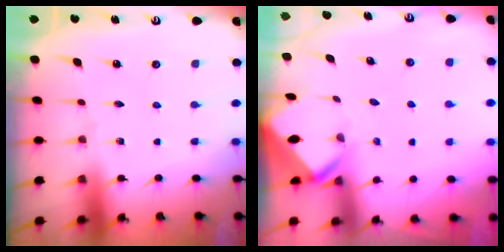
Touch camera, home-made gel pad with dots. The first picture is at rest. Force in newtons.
{"total": 2.8, "press": 2.8, "slide": 0.2}